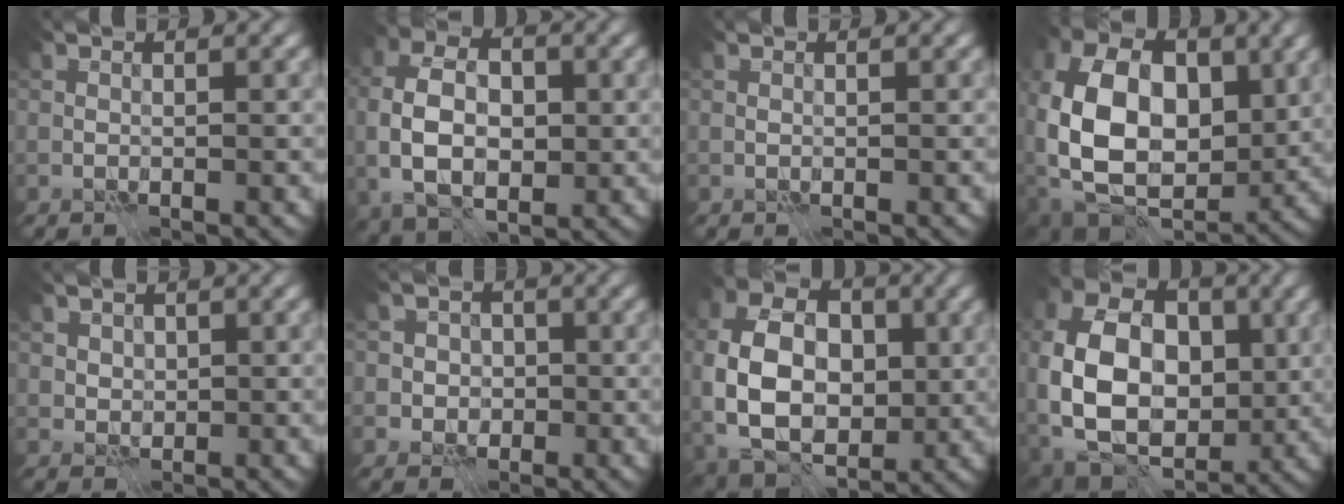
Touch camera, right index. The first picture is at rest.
{"total": 7.7, "force": [-0.3, 4.9, 5.9], "torque": [-0.114, 0.007, -0.013]}
{"total": 0.0}
{"total": 13.9, "force": [0.2, 9.7, 10.0], "torque": [-0.195, -0.007, 0.009]}
{"total": 2.3, "force": [1.2, 1.7, 0.9], "torque": [-0.017, 0.004, 0.024]}
{"total": 3.5, "force": [-0.1, 3.3, 1.1], "torque": [0.010, 0.022, -0.021]}
{"total": 11.1, "force": [-0.4, 7.8, 7.9], "torque": [-0.160, 0.005, -0.012]}
{"total": 12.4, "force": [-0.3, 8.8, 8.8], "torque": [-0.180, 0.003, -0.013]}